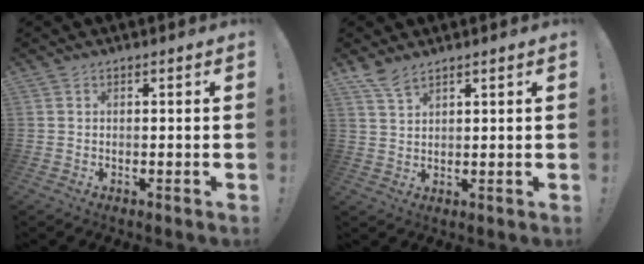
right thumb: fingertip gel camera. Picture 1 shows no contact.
{"total": 5.1, "force": [4.3, 1.3, 2.4], "torque": [-0.039, -0.029, 0.078]}